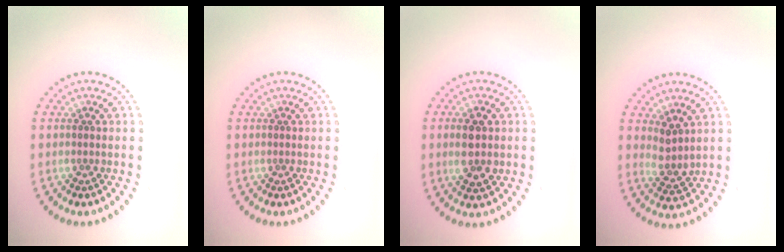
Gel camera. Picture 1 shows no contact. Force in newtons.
{"total": 0.0}
{"total": 3.0, "press": 2.9, "slide": 0.4}
{"total": 2.1, "press": 1.7, "slide": 1.3}